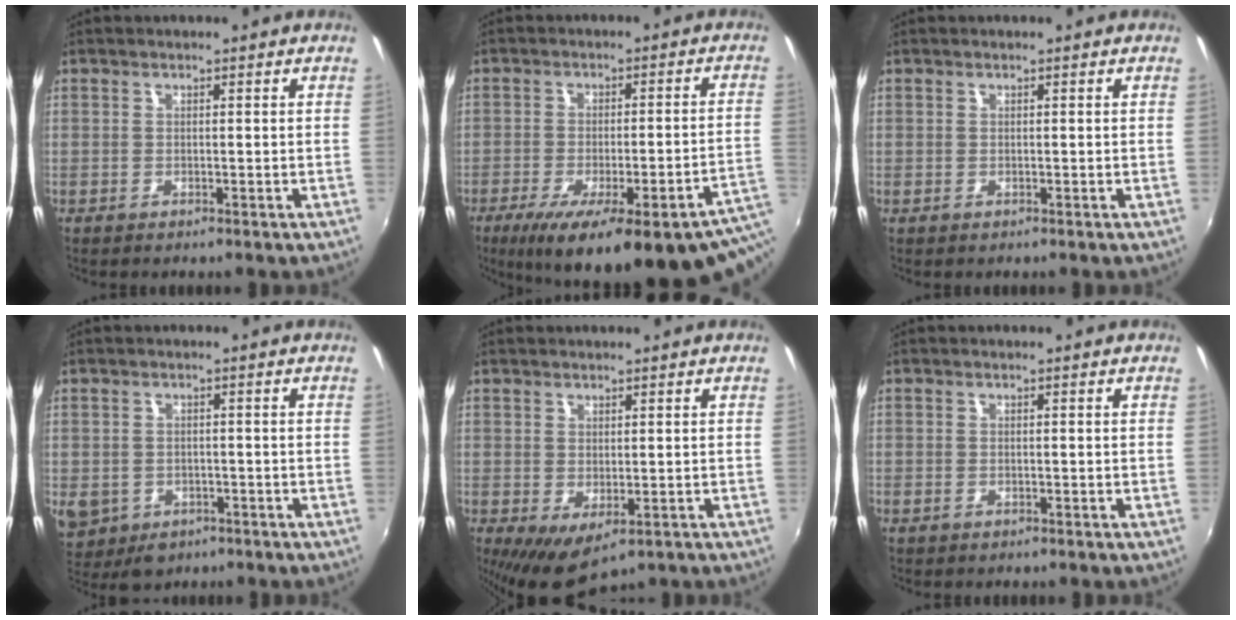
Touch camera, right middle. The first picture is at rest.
{"total": 25.4, "force": [-15.0, 5.8, 19.6], "torque": [-0.273, -0.043, -0.187]}
{"total": 0.0}
{"total": 8.1, "force": [-2.9, 6.7, 3.4], "torque": [-0.092, -0.017, -0.037]}
{"total": 4.0, "force": [-0.7, 2.3, 3.2], "torque": [-0.054, -0.018, -0.003]}
{"total": 0.9, "force": [-0.9, 0.3, 0.0], "torque": [-0.001, 0.000, -0.015]}